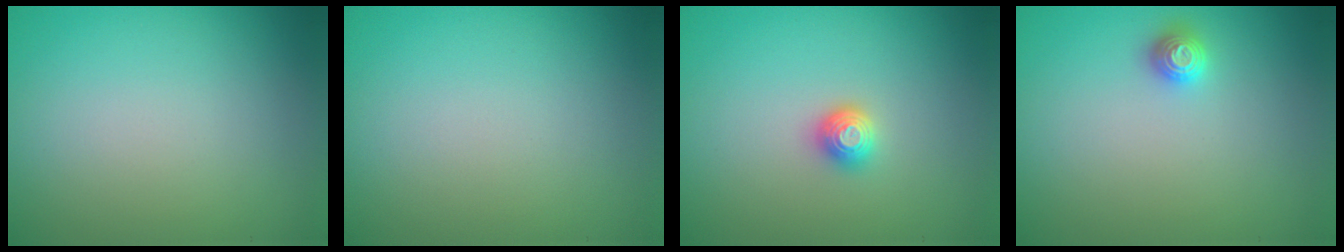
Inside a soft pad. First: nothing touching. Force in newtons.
{"total": 0.0}
{"total": 1.4, "press": 1.2, "slide": 0.6}
{"total": 1.3, "press": 1.2, "slide": 0.3}